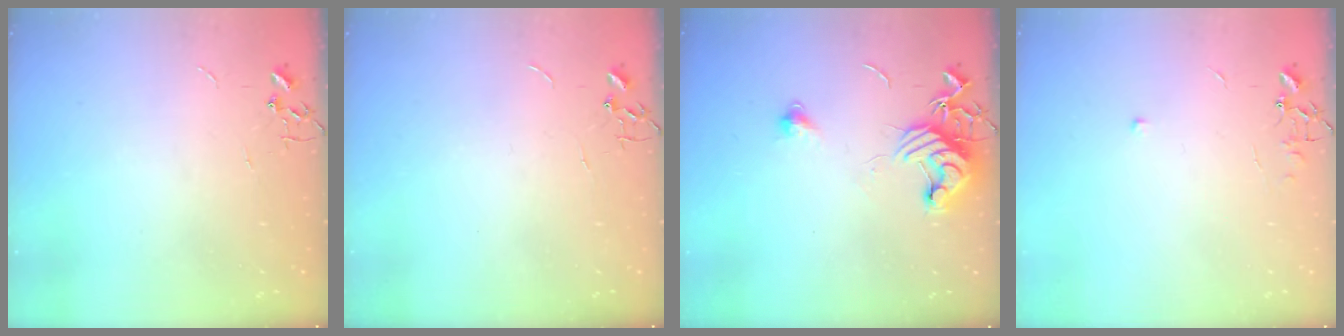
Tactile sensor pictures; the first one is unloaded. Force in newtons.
{"total": 0.0}
{"total": 12.2, "press": 12.2, "slide": 1.3}
{"total": 5.2, "press": 5.1, "slide": 0.6}